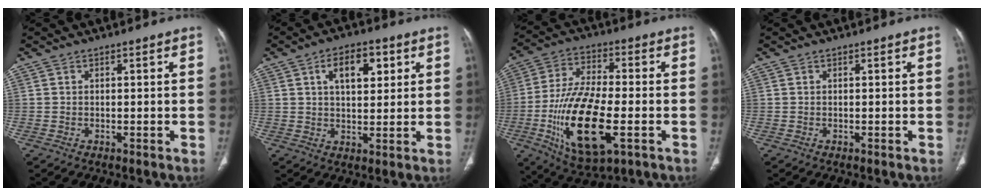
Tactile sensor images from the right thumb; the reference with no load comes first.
{"total": 8.8, "force": [3.3, 4.7, 6.6], "torque": [-0.077, -0.006, 0.050]}
{"total": 19.3, "force": [-5.3, 7.7, 16.9], "torque": [-0.333, 0.005, -0.085]}
{"total": 0.0}